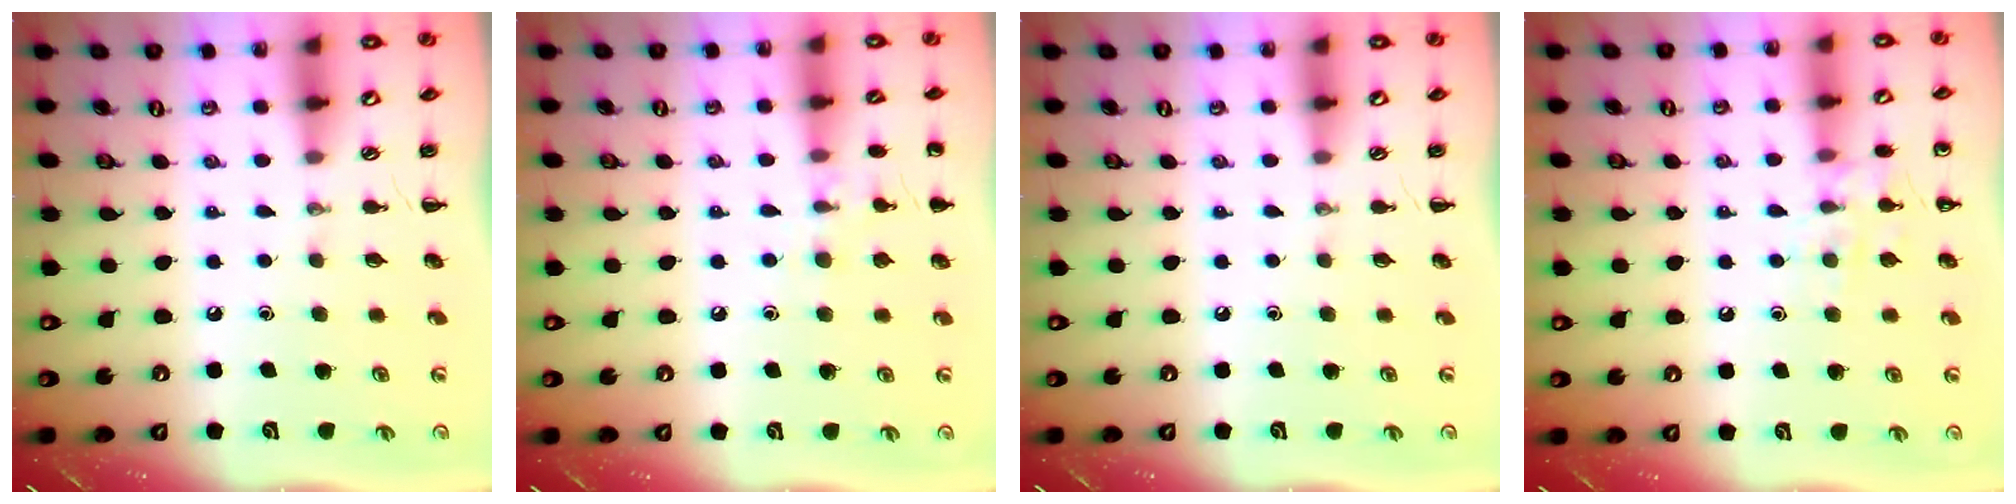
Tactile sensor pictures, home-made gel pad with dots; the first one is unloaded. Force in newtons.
{"total": 7.0, "press": 6.7, "slide": 1.9}
{"total": 0.0}
{"total": 8.7, "press": 8.6, "slide": 1.4}